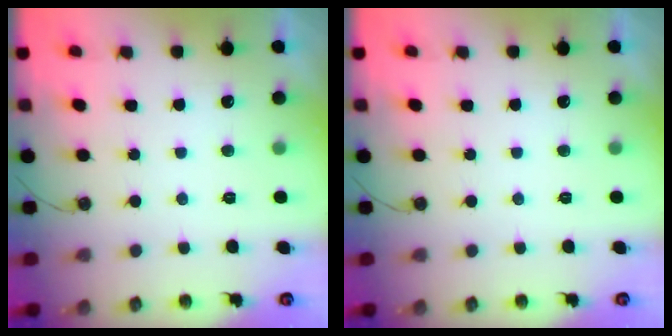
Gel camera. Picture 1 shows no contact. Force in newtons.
{"total": 0.0}